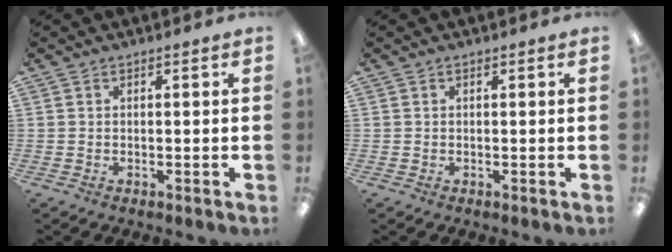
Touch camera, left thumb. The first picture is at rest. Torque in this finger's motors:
{"motor_torque": [0.01, 0.02, 0.02, -0.07, 0.00]}